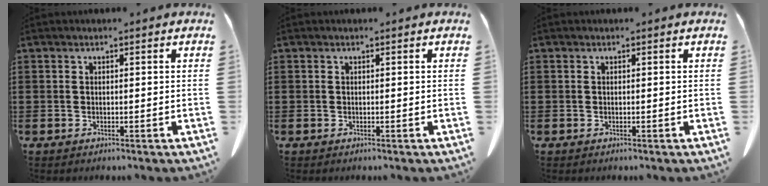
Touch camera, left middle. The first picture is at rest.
{"total": 0.0}
{"total": 0.0}